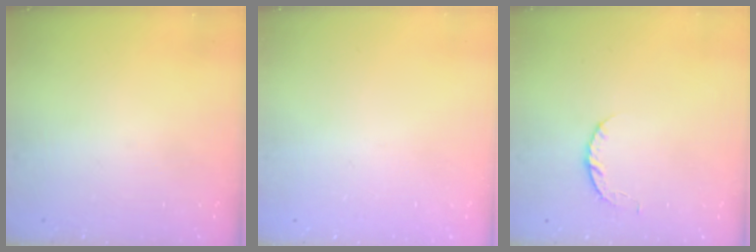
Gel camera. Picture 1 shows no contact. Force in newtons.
{"total": 2.4, "press": 2.4, "slide": 0.2}
{"total": 3.9, "press": 3.9, "slide": 0.6}